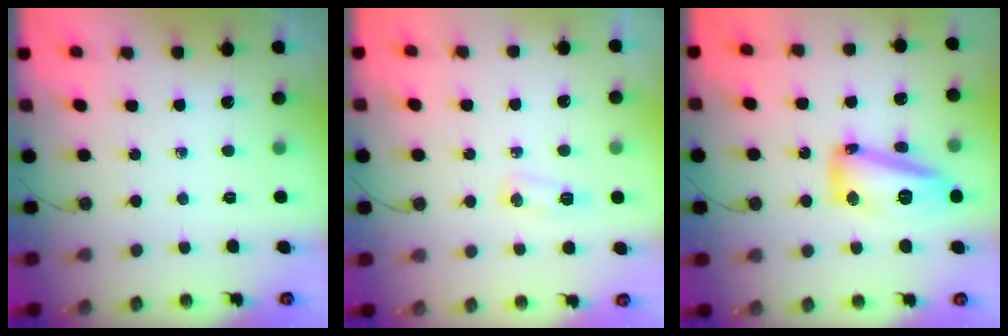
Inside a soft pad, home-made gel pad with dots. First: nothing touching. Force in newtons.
{"total": 5.7, "press": 5.4, "slide": 1.8}
{"total": 14.9, "press": 14.8, "slide": 1.1}